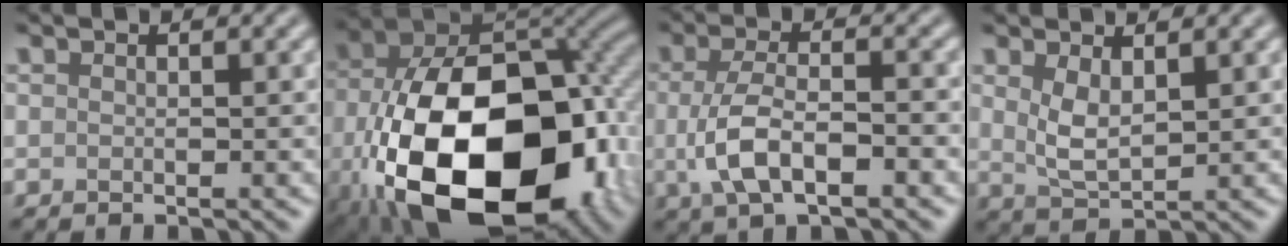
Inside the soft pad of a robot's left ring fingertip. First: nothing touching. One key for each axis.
{"total": 19.2, "fx": -5.4, "fy": 11.9, "fz": 14.1, "tx": -0.265, "ty": -0.042, "tz": -0.072}
{"total": 5.3, "fx": -1.3, "fy": 2.3, "fz": 4.6, "tx": -0.096, "ty": -0.004, "tz": -0.025}
{"total": 2.8, "fx": 1.1, "fy": 1.2, "fz": 2.3, "tx": -0.054, "ty": -0.005, "tz": 0.027}